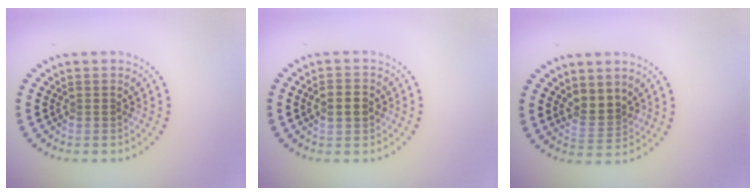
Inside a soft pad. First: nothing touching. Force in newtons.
{"total": 2.3, "press": 2.3, "slide": 0.1}
{"total": 2.4, "press": 2.1, "slide": 1.1}